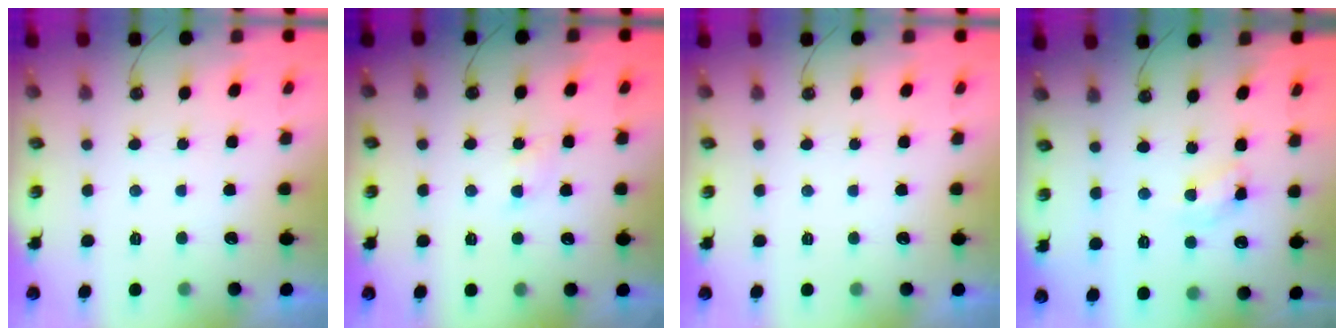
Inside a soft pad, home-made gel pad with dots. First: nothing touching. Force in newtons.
{"total": 2.9, "press": 2.9, "slide": 0.6}
{"total": 0.0}
{"total": 9.6, "press": 9.6, "slide": 0.7}